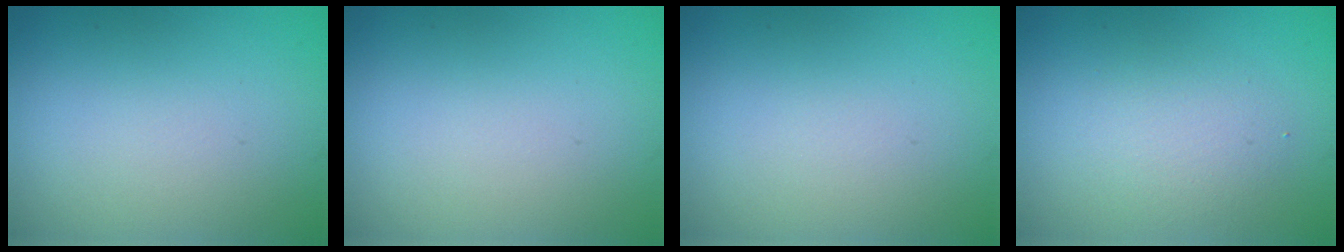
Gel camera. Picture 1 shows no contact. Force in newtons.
{"total": 0.0}
{"total": 0.0}
{"total": 2.5, "press": 2.5, "slide": 0.2}